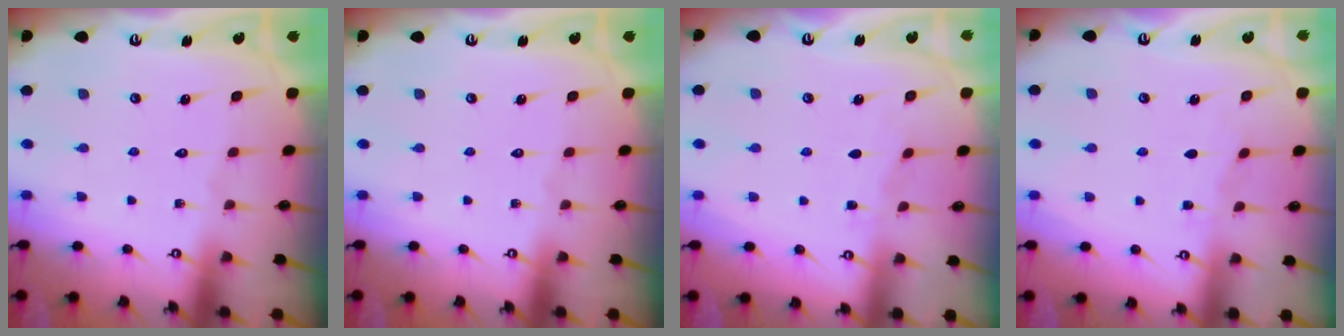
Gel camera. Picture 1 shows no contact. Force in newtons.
{"total": 0.0}
{"total": 2.5, "press": 2.5, "slide": 0.3}
{"total": 2.5, "press": 2.5, "slide": 0.3}